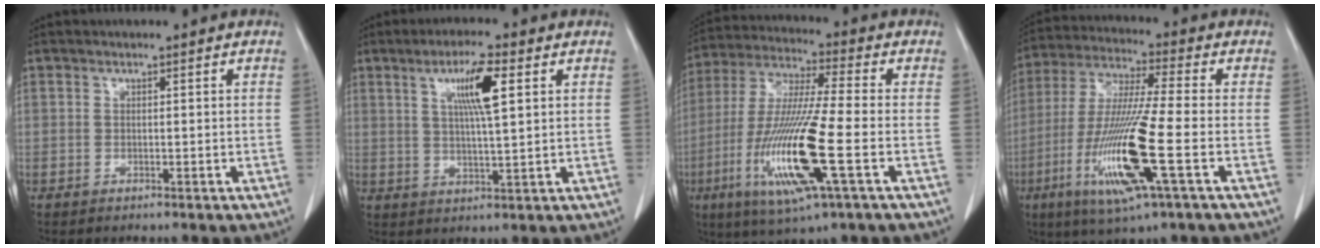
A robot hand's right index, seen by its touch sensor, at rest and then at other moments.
{"total": 7.5, "force": [2.8, 0.4, 6.9], "torque": [-0.126, 0.002, 0.049]}
{"total": 17.2, "force": [-5.0, 0.7, 16.4], "torque": [-0.346, -0.021, -0.092]}
{"total": 16.1, "force": [-5.1, 0.2, 15.3], "torque": [-0.323, -0.022, -0.095]}